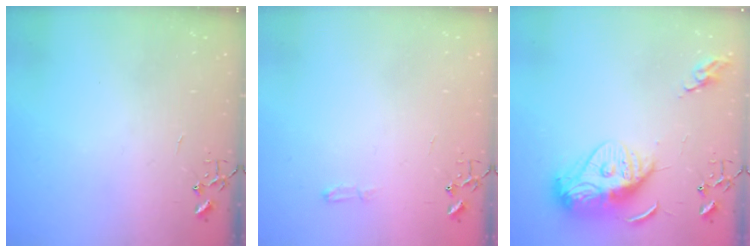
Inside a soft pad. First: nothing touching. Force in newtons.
{"total": 3.6, "press": 3.6, "slide": 0.5}
{"total": 13.3, "press": 13.2, "slide": 1.2}